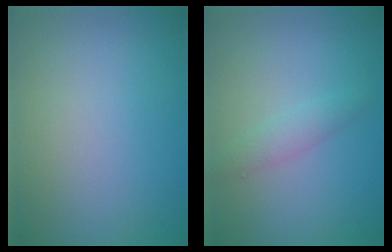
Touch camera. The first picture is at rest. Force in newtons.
{"total": 1.6, "press": 1.6, "slide": 0.0}